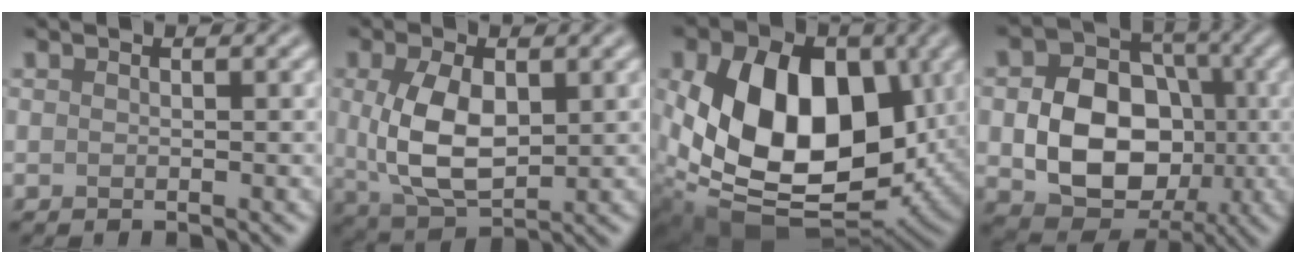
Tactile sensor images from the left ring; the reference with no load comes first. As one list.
[{"total": 6.5, "force": [0.7, 3.6, 5.4], "torque": [-0.116, 0.000, 0.019]}, {"total": 13.9, "force": [1.0, 9.4, 10.2], "torque": [-0.172, -0.015, 0.020]}, {"total": 9.8, "force": [-1.3, 7.4, 6.3], "torque": [-0.108, 0.002, -0.024]}]